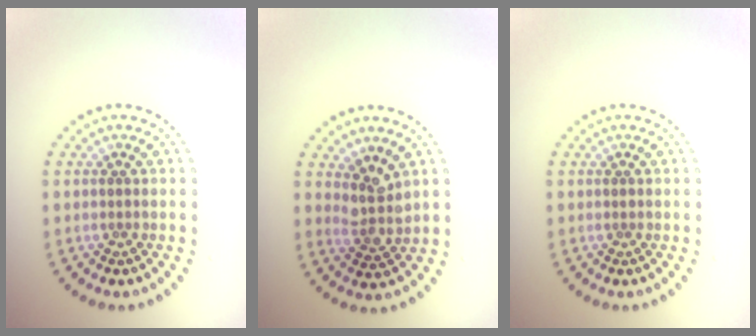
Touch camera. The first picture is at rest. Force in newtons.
{"total": 2.8, "press": 2.3, "slide": 1.6}
{"total": 0.0}